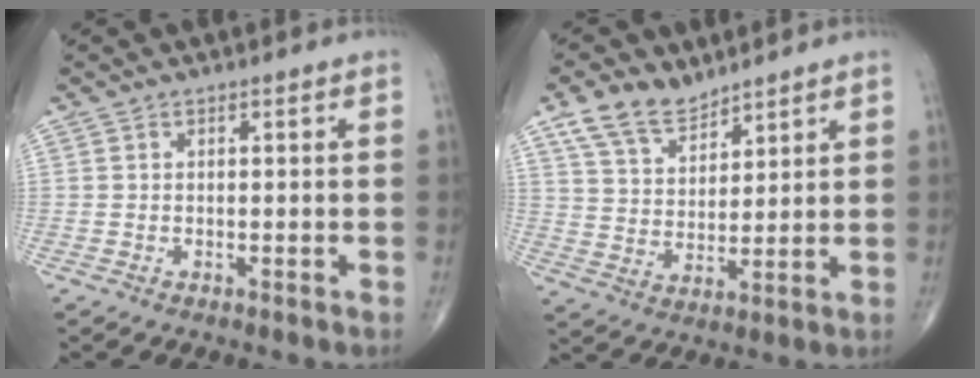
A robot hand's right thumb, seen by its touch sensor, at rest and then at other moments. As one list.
[{"total": 8.6, "force": [6.3, 4.6, 3.6], "torque": [-0.050, -0.029, 0.127]}]